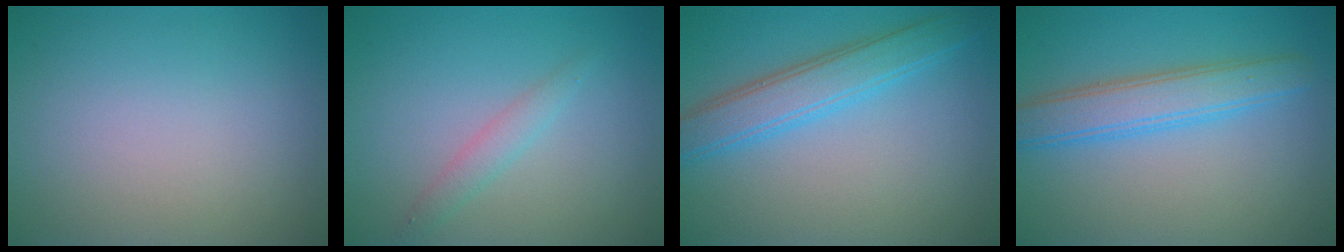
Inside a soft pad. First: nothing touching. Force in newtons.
{"total": 1.5, "press": 1.5, "slide": 0.1}
{"total": 4.2, "press": 4.2, "slide": 0.2}
{"total": 4.3, "press": 4.3, "slide": 0.1}